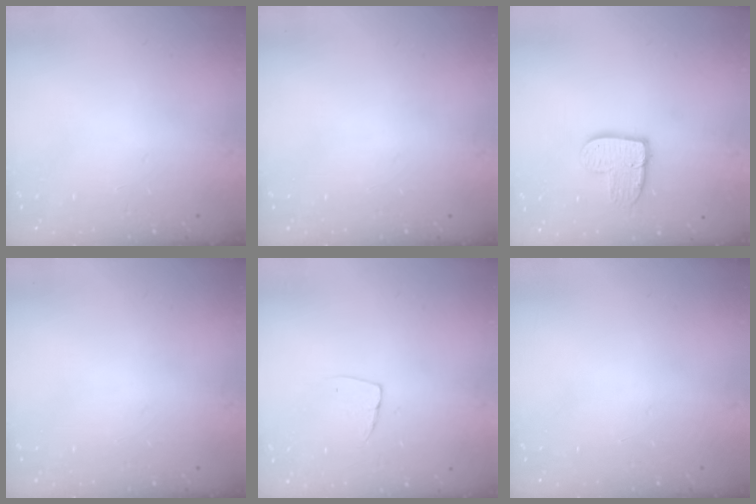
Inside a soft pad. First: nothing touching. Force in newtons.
{"total": 0.0}
{"total": 10.7, "press": 10.7, "slide": 1.0}
{"total": 0.0}
{"total": 5.0, "press": 5.0, "slide": 0.3}
{"total": 0.0}